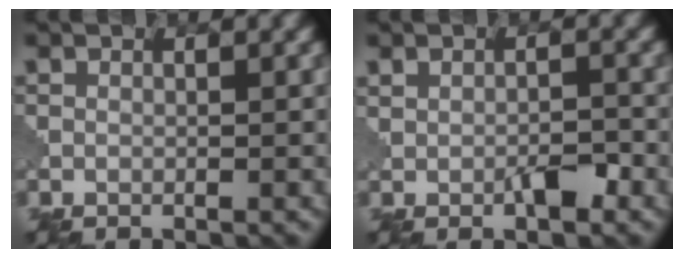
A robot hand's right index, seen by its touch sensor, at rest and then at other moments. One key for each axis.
{"total": 2.5, "fx": -0.6, "fy": 1.2, "fz": 2.1, "tx": -0.037, "ty": -0.002, "tz": -0.009}